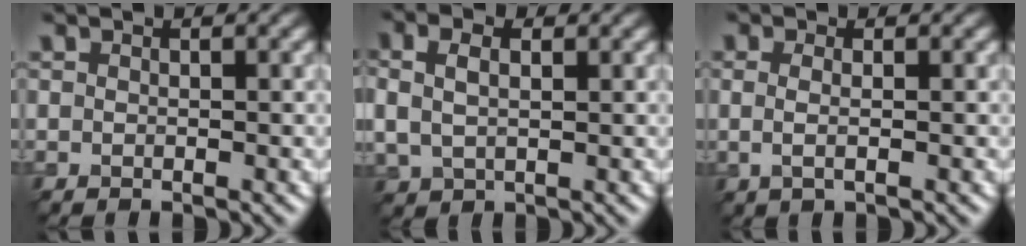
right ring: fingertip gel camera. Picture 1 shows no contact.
{"total": 3.7, "force": [1.1, 2.2, 2.7], "torque": [-0.066, 0.003, 0.023]}
{"total": 1.5, "force": [0.0, 0.4, 1.4], "torque": [-0.031, -0.002, -0.002]}